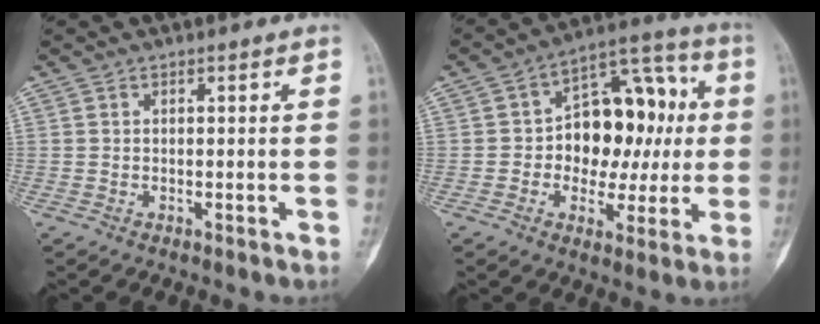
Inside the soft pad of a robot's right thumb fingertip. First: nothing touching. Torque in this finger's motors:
{"motor_torque": [0.66, 2.84, 0.57, -0.60, 0.12]}